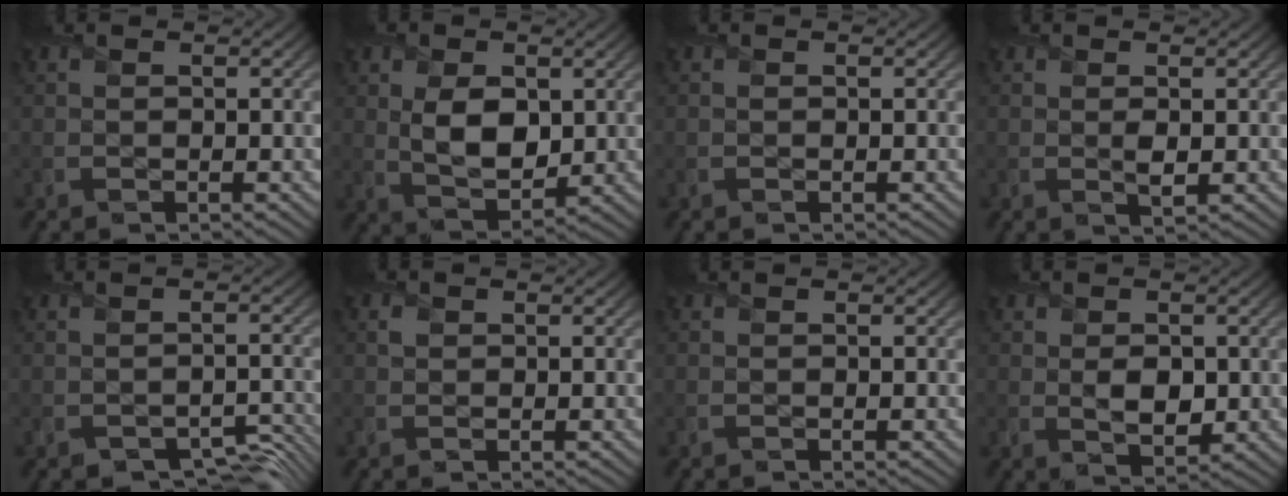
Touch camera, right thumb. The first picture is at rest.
{"total": 6.5, "force": [0.9, 4.3, 4.8], "torque": [-0.096, -0.008, 0.020]}
{"total": 0.0}
{"total": 1.4, "force": [0.2, 0.8, 1.2], "torque": [-0.024, -0.007, 0.005]}
{"total": 3.9, "force": [-2.7, 2.1, 1.9], "torque": [-0.025, -0.013, -0.036]}
{"total": 1.2, "force": [0.3, 1.1, 0.4], "torque": [-0.008, -0.001, 0.002]}
{"total": 0.0}
{"total": 3.4, "force": [0.2, 2.5, 2.3], "torque": [-0.050, -0.008, 0.006]}